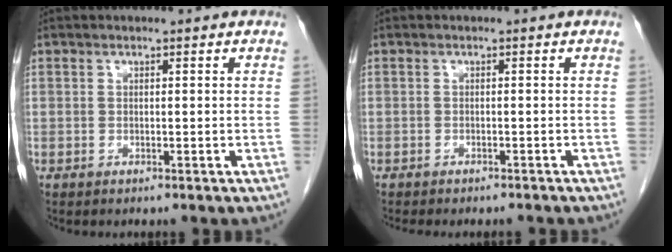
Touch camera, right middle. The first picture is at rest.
{"total": 6.4, "force": [-5.7, 1.7, 2.4], "torque": [-0.025, -0.004, -0.071]}